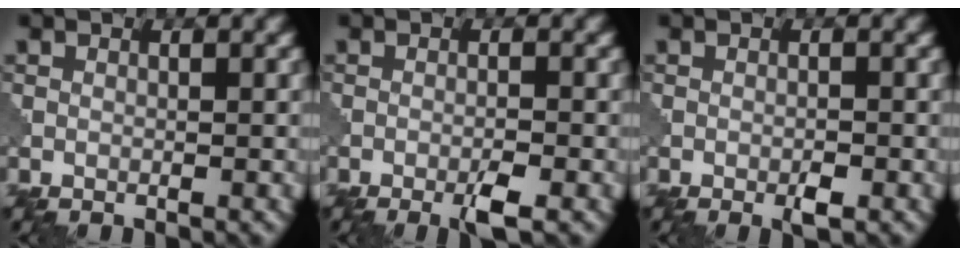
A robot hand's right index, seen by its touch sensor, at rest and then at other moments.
{"total": 2.3, "force": [-1.3, 0.2, 1.9], "torque": [-0.032, 0.001, -0.026]}
{"total": 1.4, "force": [-0.7, 0.3, 1.2], "torque": [-0.020, 0.000, -0.013]}